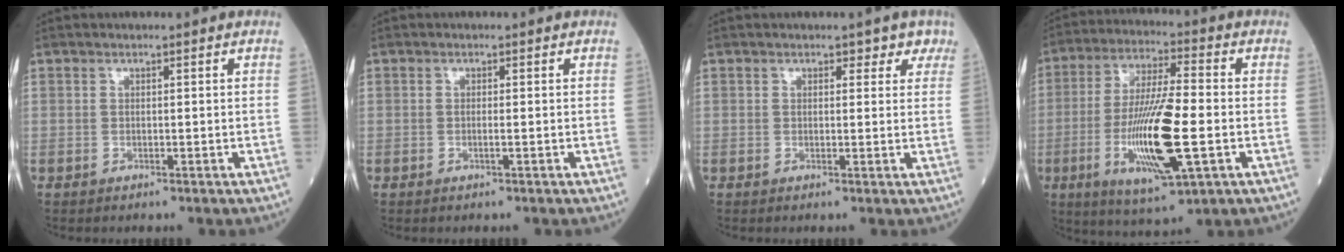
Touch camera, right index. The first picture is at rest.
{"total": 1.0, "force": [-0.2, 0.0, 1.0], "torque": [-0.022, -0.003, -0.003]}
{"total": 2.4, "force": [1.6, 1.7, 0.6], "torque": [0.014, -0.005, 0.008]}
{"total": 16.1, "force": [-3.7, 2.4, 15.5], "torque": [-0.304, -0.018, -0.061]}